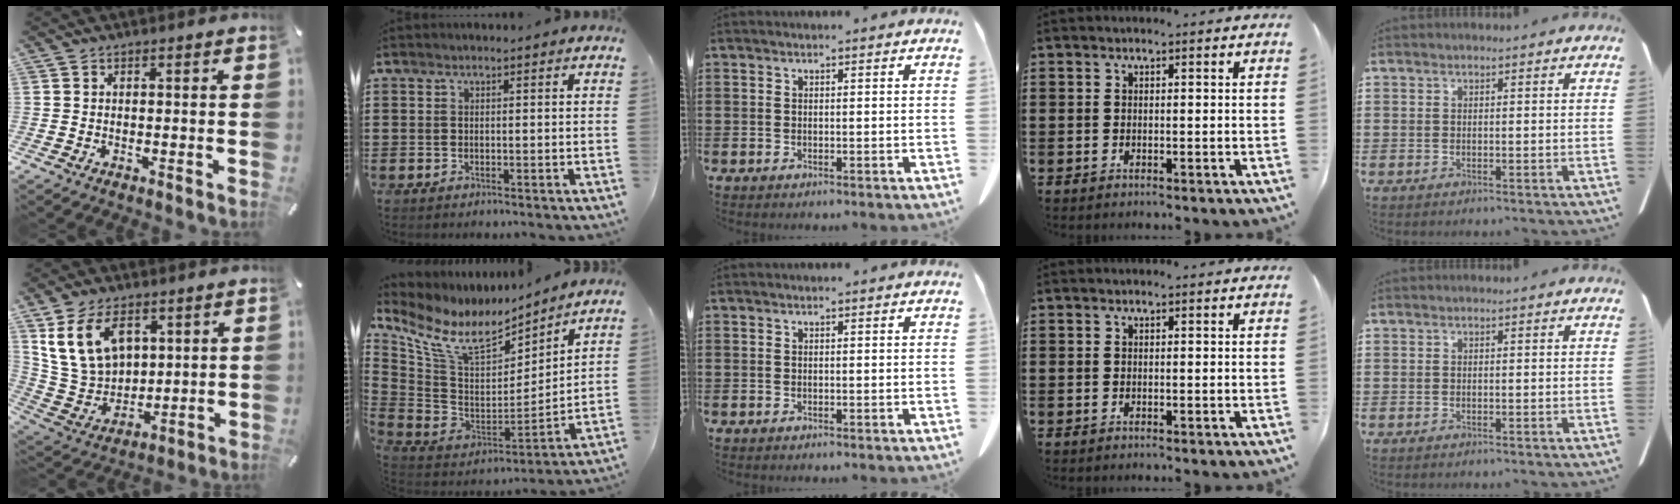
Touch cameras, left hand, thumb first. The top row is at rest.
{"thumb": {"total": 14.5, "force": [6.7, 10.3, 7.8], "torque": [-0.179, -0.017, 0.129]}, "index": {"total": 10.2, "force": [7.0, 4.7, 5.8], "torque": [-0.147, -0.039, 0.123]}}